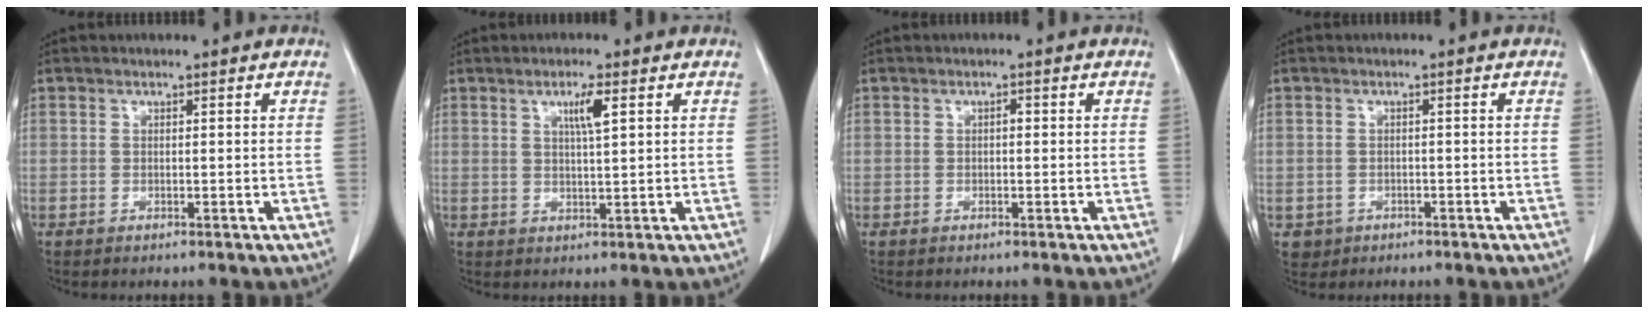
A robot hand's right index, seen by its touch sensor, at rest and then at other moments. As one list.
[{"total": 3.5, "force": [1.5, 0.0, 3.2], "torque": [-0.055, -0.002, 0.025]}, {"total": 0.7, "force": [0.0, 0.3, 0.6], "torque": [-0.008, 0.003, -0.002]}, {"total": 2.3, "force": [-1.0, 2.1, 0.2], "torque": [0.000, 0.007, -0.011]}]